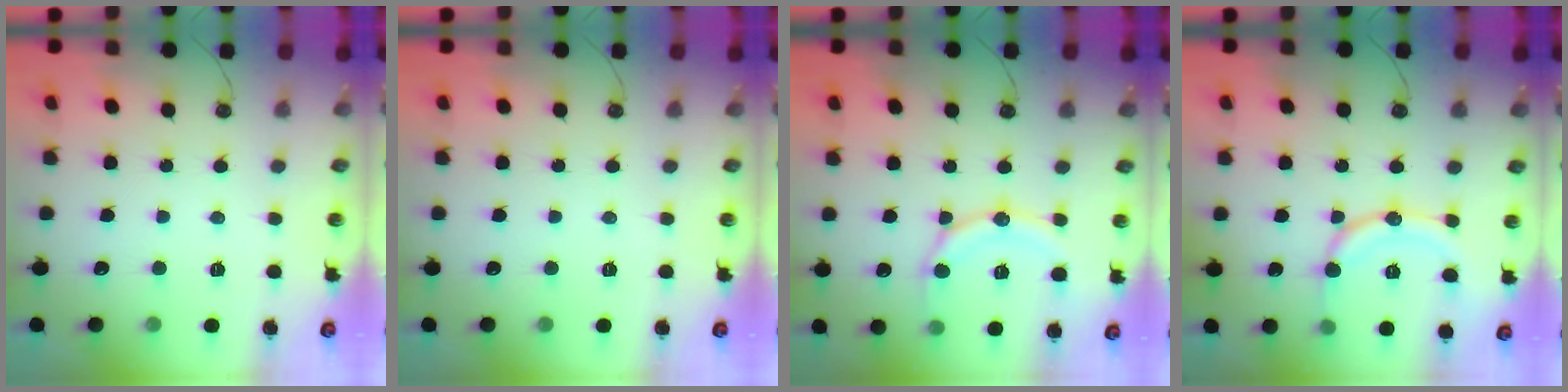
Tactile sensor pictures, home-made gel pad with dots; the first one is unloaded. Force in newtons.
{"total": 0.0}
{"total": 12.0, "press": 12.0, "slide": 1.1}
{"total": 11.9, "press": 11.9, "slide": 0.6}